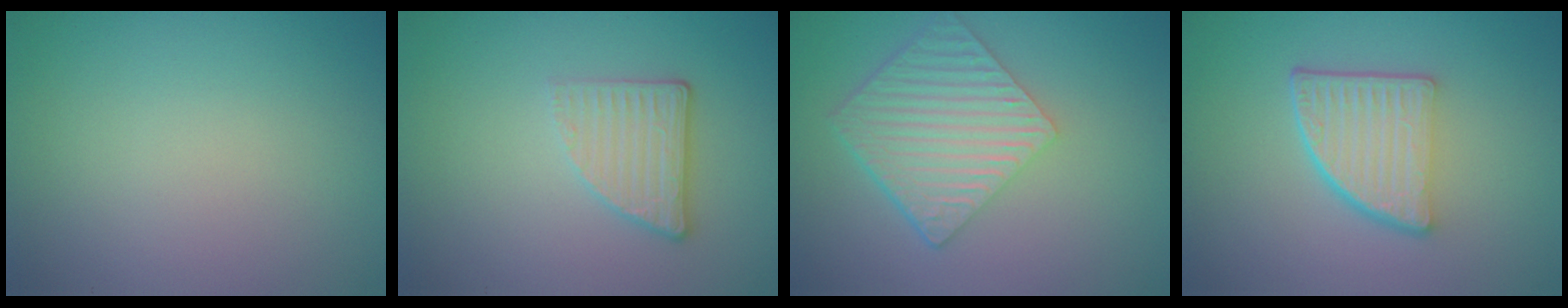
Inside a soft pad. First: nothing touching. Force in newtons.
{"total": 2.7, "press": 2.3, "slide": 1.4}
{"total": 6.1, "press": 4.2, "slide": 4.4}
{"total": 5.3, "press": 3.7, "slide": 3.8}